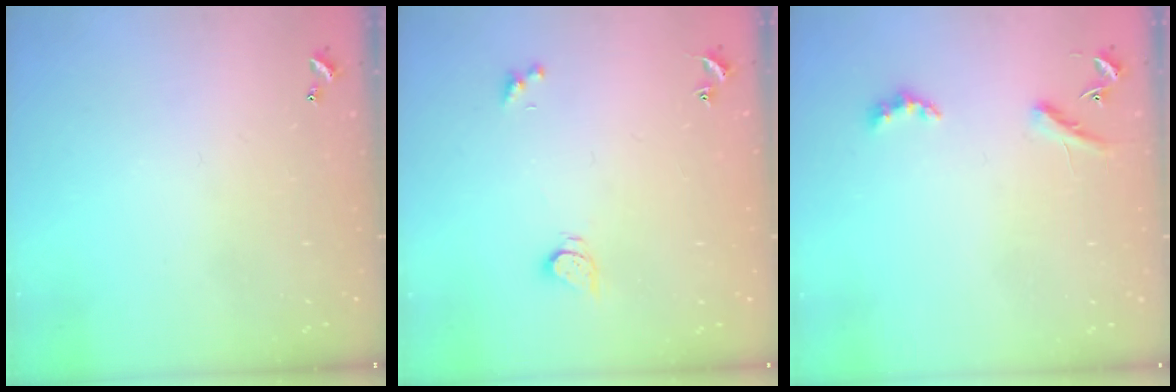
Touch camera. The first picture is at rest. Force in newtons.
{"total": 2.9, "press": 2.9, "slide": 0.5}
{"total": 3.5, "press": 3.5, "slide": 0.7}